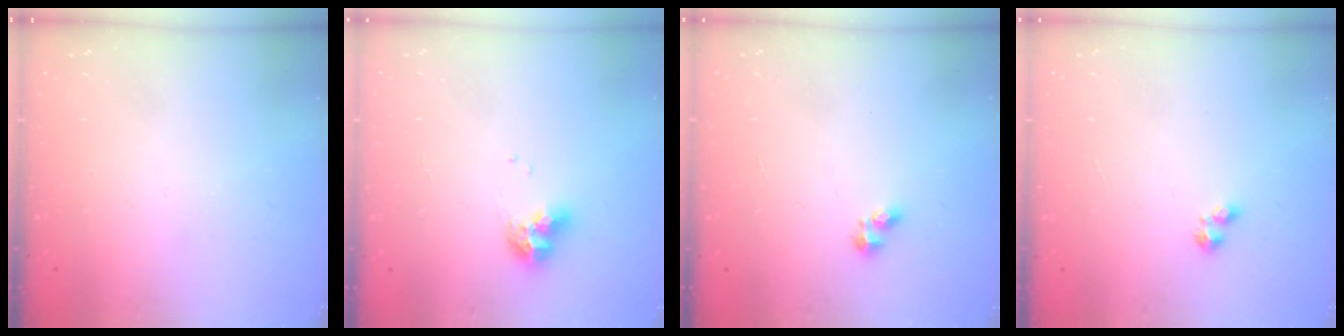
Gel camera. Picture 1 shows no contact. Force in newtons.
{"total": 7.8, "press": 7.8, "slide": 0.8}
{"total": 2.7, "press": 2.7, "slide": 0.3}
{"total": 2.0, "press": 2.0, "slide": 0.2}